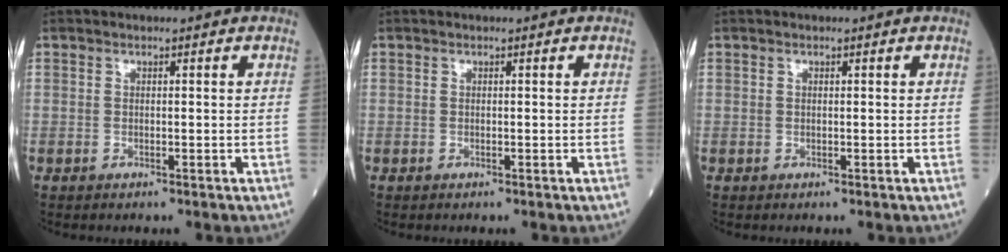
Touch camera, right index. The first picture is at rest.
{"total": 0.0}
{"total": 0.0}